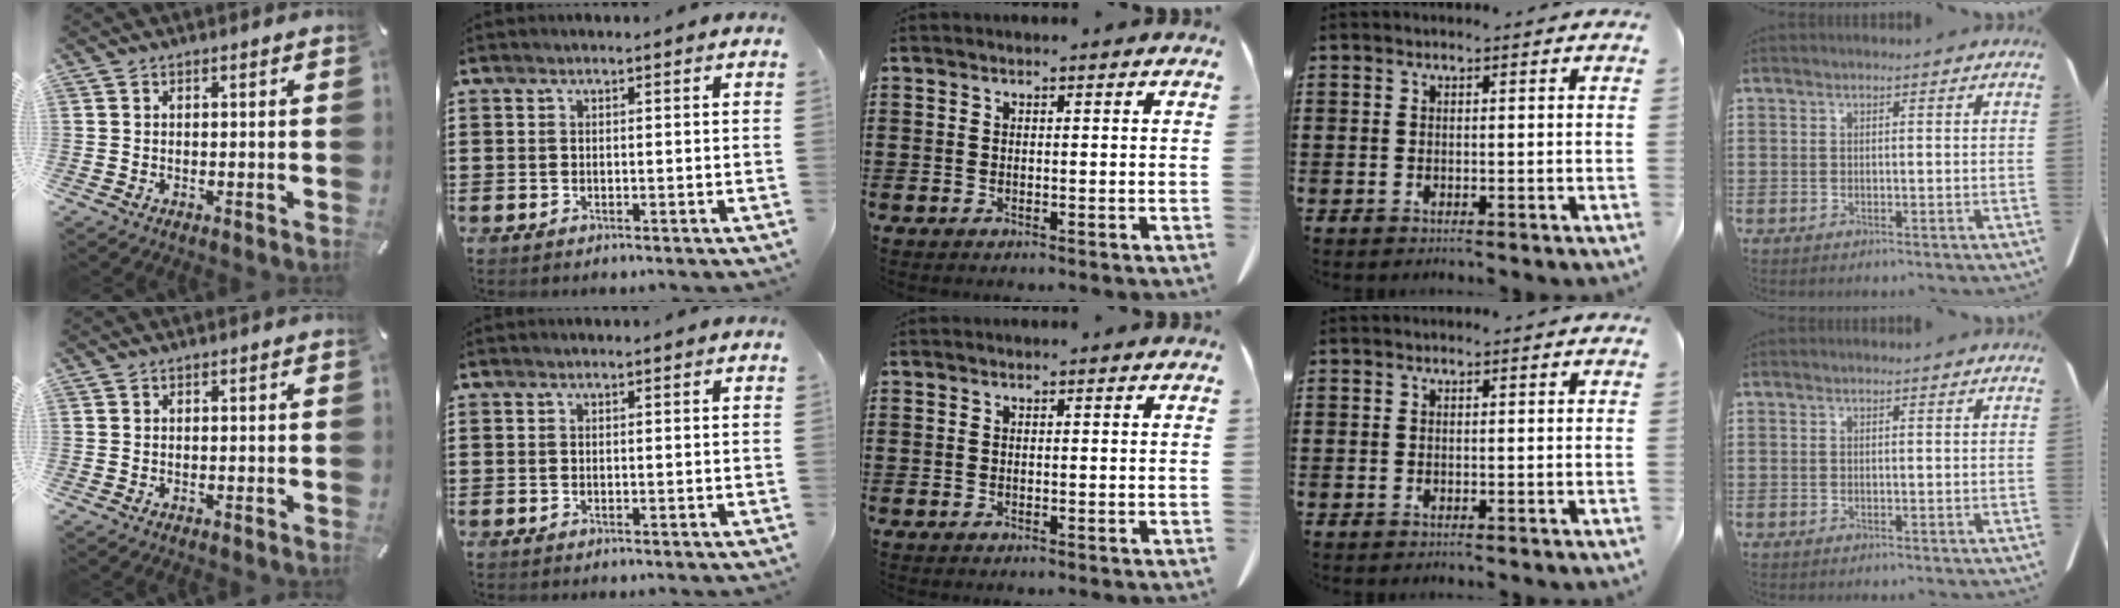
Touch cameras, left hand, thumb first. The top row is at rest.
{}